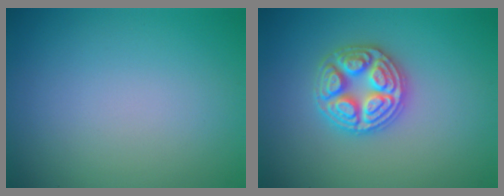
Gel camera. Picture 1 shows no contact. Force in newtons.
{"total": 4.9, "press": 4.8, "slide": 0.6}